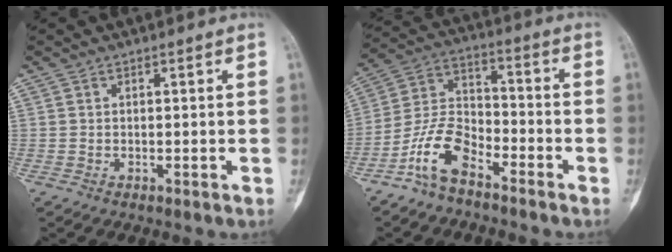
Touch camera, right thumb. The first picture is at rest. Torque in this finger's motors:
{"motor_torque": [0.23, 0.37, 0.90, -0.58, 0.07]}